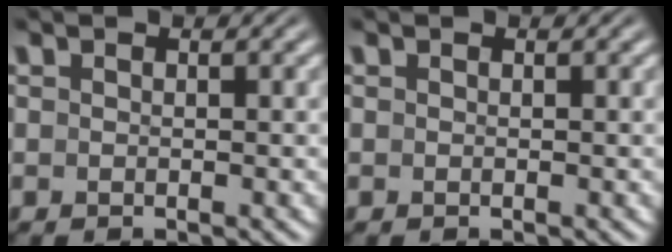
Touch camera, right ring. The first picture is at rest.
{"total": 0.0}